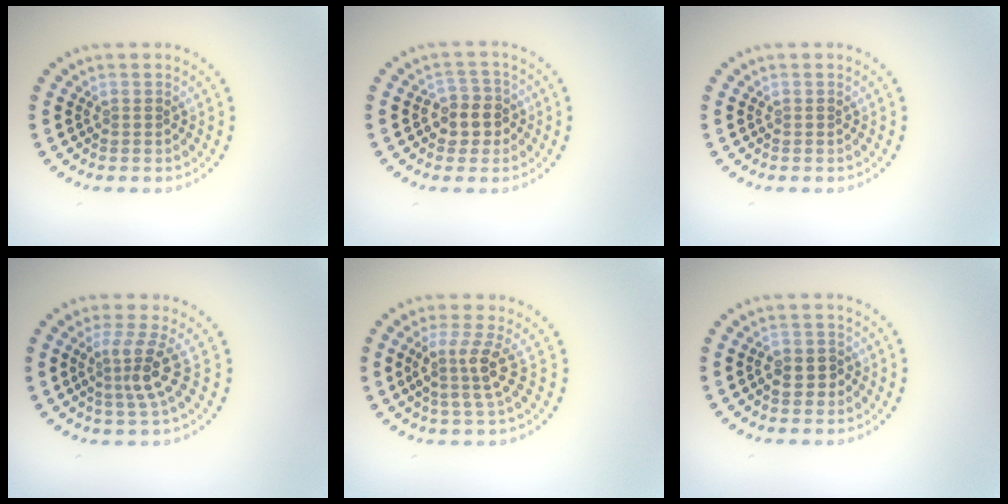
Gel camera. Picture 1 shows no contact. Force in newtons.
{"total": 2.8, "press": 2.5, "slide": 1.2}
{"total": 0.0}
{"total": 3.2, "press": 2.2, "slide": 2.4}
{"total": 3.1, "press": 2.3, "slide": 2.1}
{"total": 2.3, "press": 2.2, "slide": 0.8}